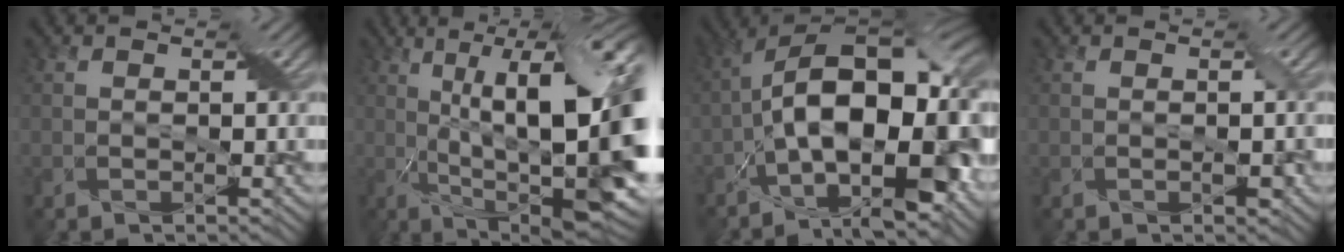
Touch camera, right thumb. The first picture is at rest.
{"total": 21.4, "force": [1.0, 7.5, 20.0], "torque": [-0.267, 0.018, 0.009]}
{"total": 19.5, "force": [-4.1, 9.4, 16.7], "torque": [-0.229, 0.014, -0.075]}
{"total": 0.9, "force": [-0.2, 0.4, 0.8], "torque": [-0.012, -0.002, 0.000]}